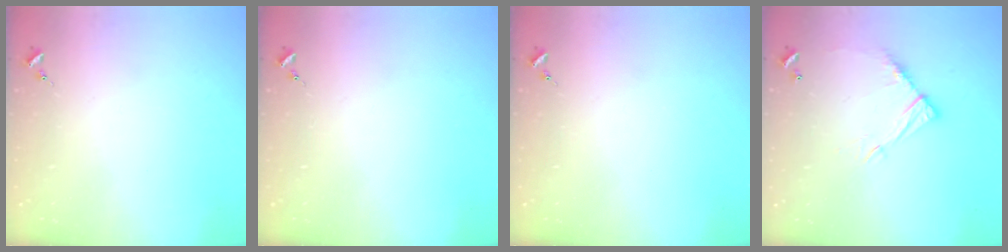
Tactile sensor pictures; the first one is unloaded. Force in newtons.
{"total": 0.0}
{"total": 0.0}
{"total": 11.5, "press": 11.5, "slide": 0.8}